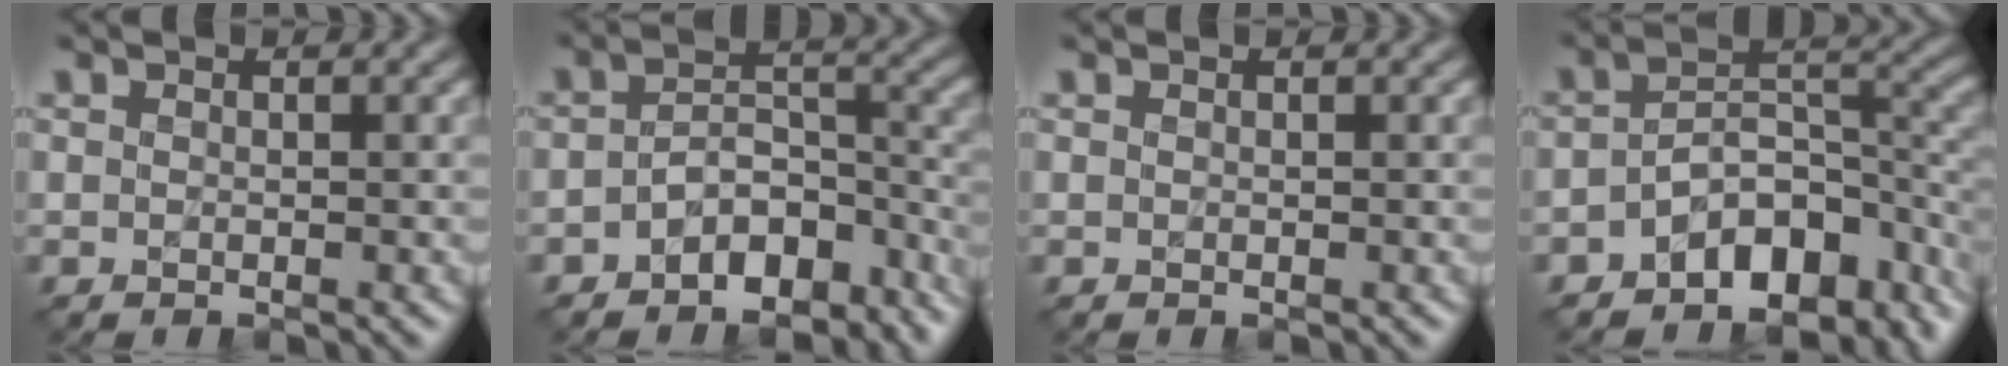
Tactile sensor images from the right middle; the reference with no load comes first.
{"total": 6.6, "force": [-4.4, 3.5, 3.5], "torque": [-0.047, -0.008, -0.072]}
{"total": 0.0}
{"total": 8.6, "force": [-4.8, 4.6, 5.5], "torque": [-0.061, 0.000, -0.081]}